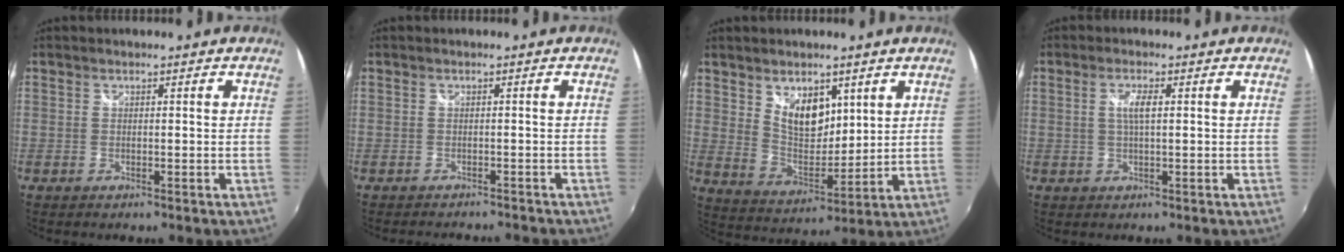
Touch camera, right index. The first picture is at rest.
{"total": 4.8, "force": [-4.3, 1.2, 1.6], "torque": [-0.037, -0.013, -0.062]}
{"total": 9.1, "force": [4.5, 5.4, 5.8], "torque": [-0.091, -0.004, 0.092]}
{"total": 2.9, "force": [0.5, 0.6, 2.8], "torque": [-0.053, 0.000, 0.009]}